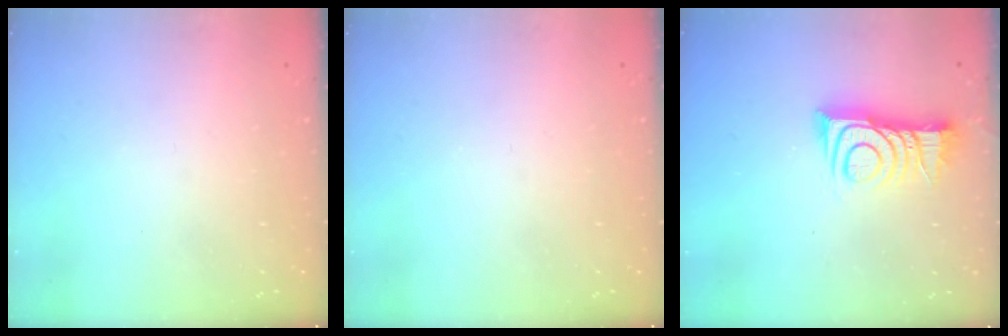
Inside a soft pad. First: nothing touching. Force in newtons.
{"total": 0.0}
{"total": 11.2, "press": 11.2, "slide": 0.5}